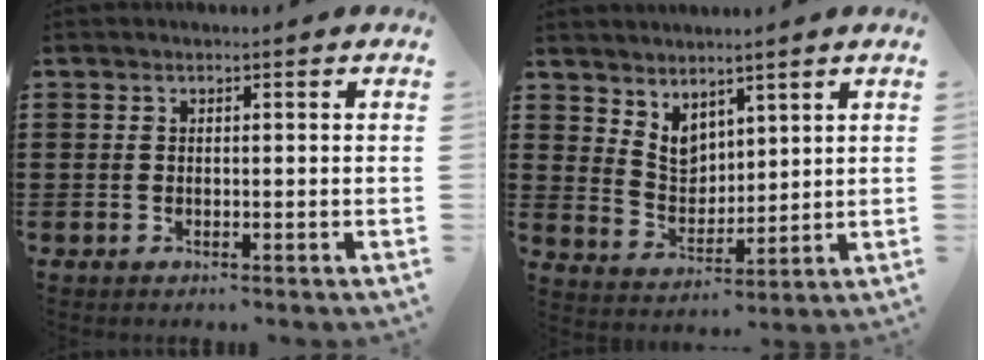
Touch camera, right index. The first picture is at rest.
{"total": 4.8, "force": [3.9, 2.5, 1.3], "torque": [-0.041, -0.009, 0.074]}